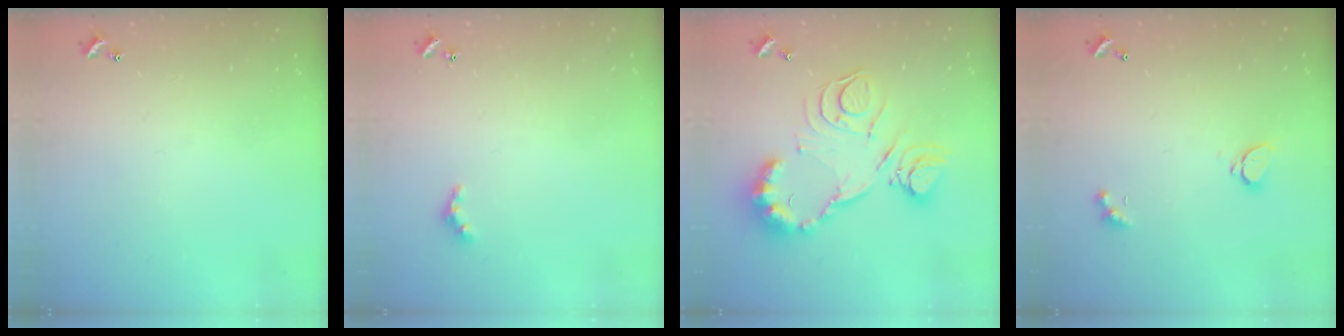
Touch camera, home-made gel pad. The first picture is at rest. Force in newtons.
{"total": 3.6, "press": 3.6, "slide": 0.6}
{"total": 21.4, "press": 21.4, "slide": 1.9}
{"total": 1.6, "press": 1.6, "slide": 0.5}